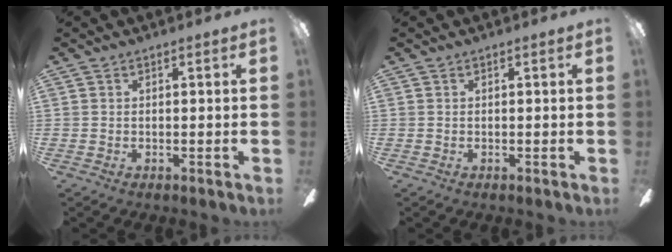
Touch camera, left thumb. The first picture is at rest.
{"total": 0.0}